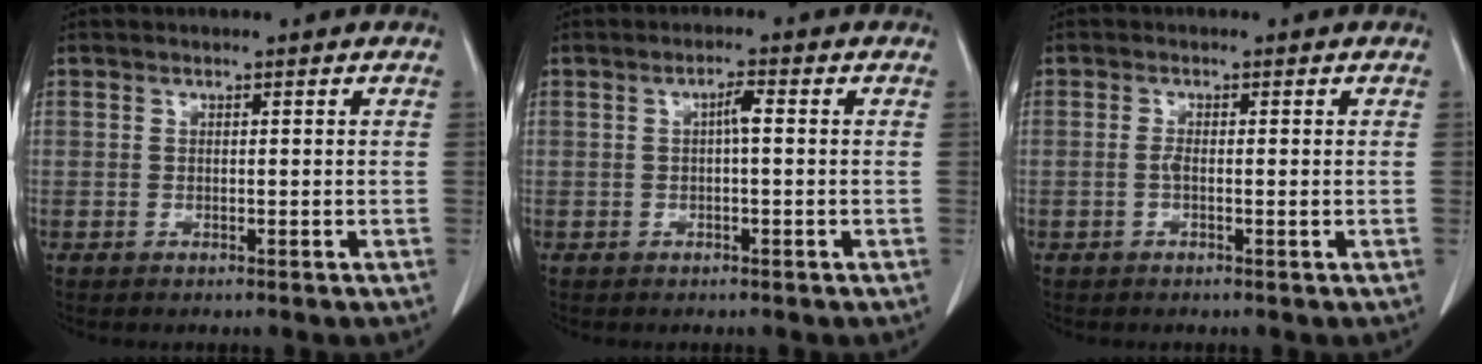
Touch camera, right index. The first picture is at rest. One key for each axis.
{"total": 2.0, "fx": 0.1, "fy": 0.3, "fz": 2.0, "tx": -0.037, "ty": 0.004, "tz": 0.002}
{"total": 1.1, "fx": -0.3, "fy": 0.1, "fz": 1.0, "tx": -0.022, "ty": 0.001, "tz": -0.005}